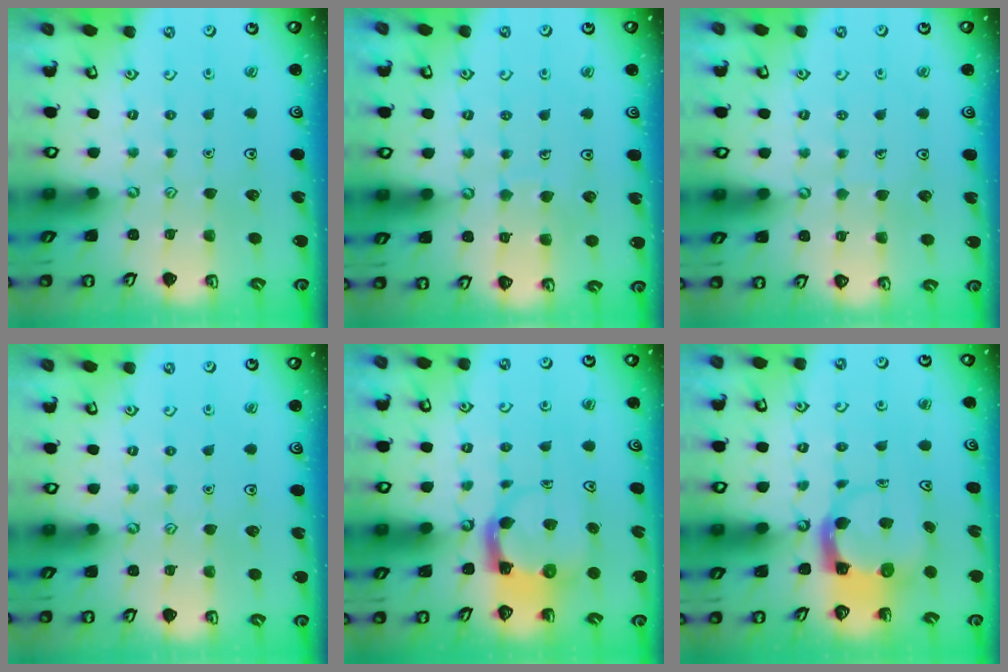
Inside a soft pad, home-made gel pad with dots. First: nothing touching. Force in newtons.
{"total": 5.6, "press": 5.6, "slide": 0.4}
{"total": 2.5, "press": 2.5, "slide": 0.2}
{"total": 0.0}
{"total": 3.8, "press": 3.8, "slide": 0.6}
{"total": 3.9, "press": 3.8, "slide": 0.6}